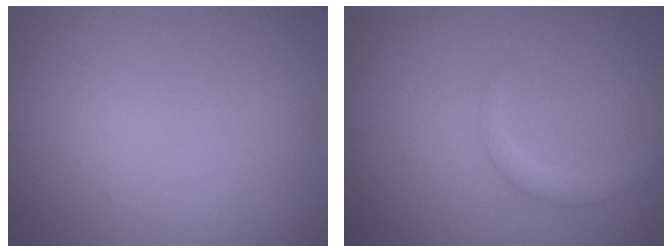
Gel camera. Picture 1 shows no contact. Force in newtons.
{"total": 1.7, "press": 1.7, "slide": 0.1}